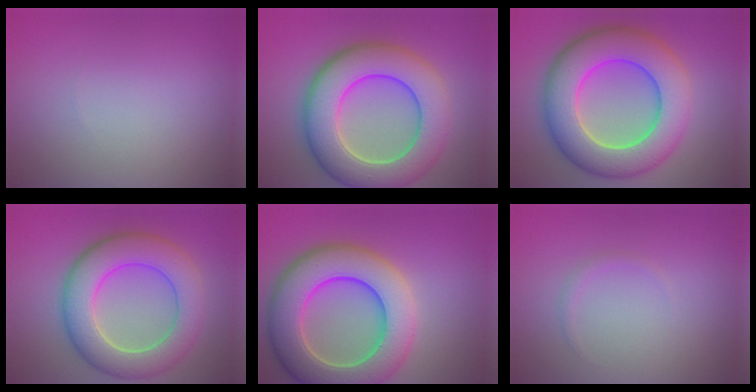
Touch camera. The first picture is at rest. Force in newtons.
{"total": 11.1, "press": 11.1, "slide": 0.6}
{"total": 11.6, "press": 11.6, "slide": 0.4}
{"total": 8.5, "press": 8.5, "slide": 0.5}
{"total": 11.3, "press": 11.3, "slide": 0.8}
{"total": 0.7, "press": 0.7, "slide": 0.0}